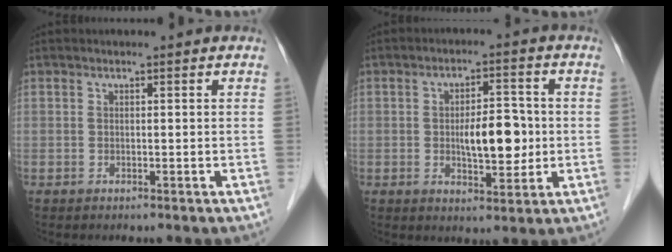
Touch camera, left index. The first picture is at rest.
{"total": 7.1, "force": [-0.4, 2.8, 6.5], "torque": [-0.107, 0.002, -0.004]}